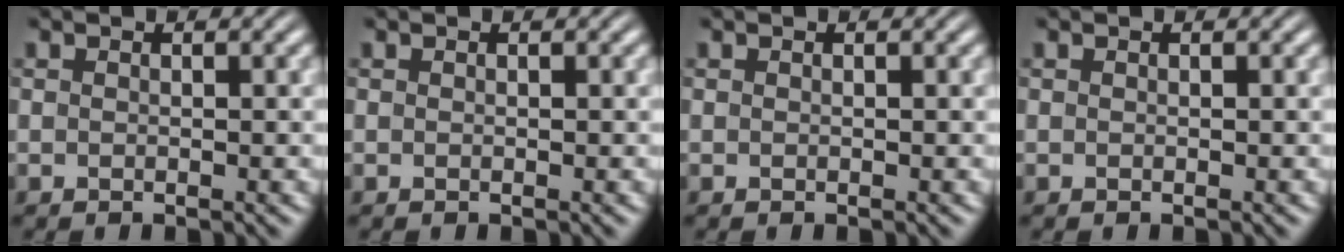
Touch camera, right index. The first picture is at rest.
{"total": 0.0}
{"total": 0.0}
{"total": 0.0}